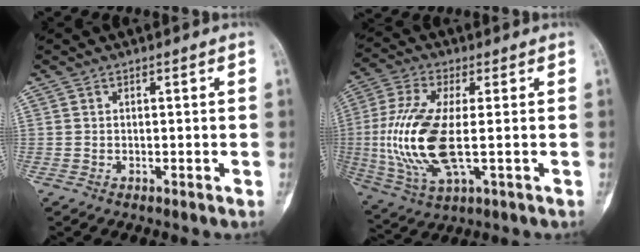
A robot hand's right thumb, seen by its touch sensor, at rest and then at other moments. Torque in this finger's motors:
{"motor_torque": [2.04, 1.30, 1.34, -1.43, 0.42]}